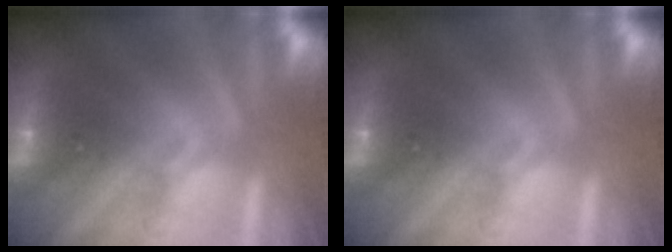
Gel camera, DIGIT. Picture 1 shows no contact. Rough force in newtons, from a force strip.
{"total": 0.0}